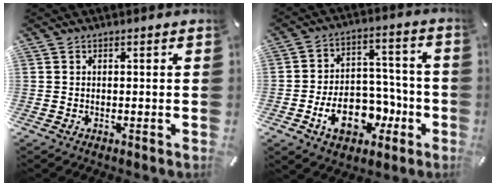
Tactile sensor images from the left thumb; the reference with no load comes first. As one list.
[{"total": 14.4, "force": [-5.3, 10.1, 8.8], "torque": [-0.141, 0.029, -0.084]}]